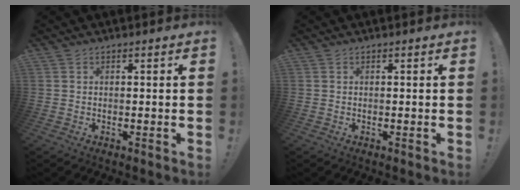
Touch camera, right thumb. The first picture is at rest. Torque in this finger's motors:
{"motor_torque": [0.00, 0.00, 0.00, 0.00, 0.00]}